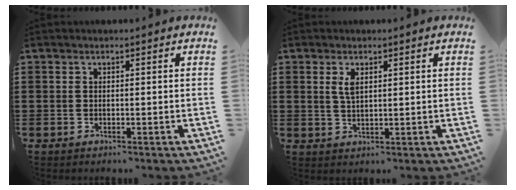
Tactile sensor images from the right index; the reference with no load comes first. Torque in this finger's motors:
{"motor_torque": [0.17, 0.14, 0.17, 0.06]}